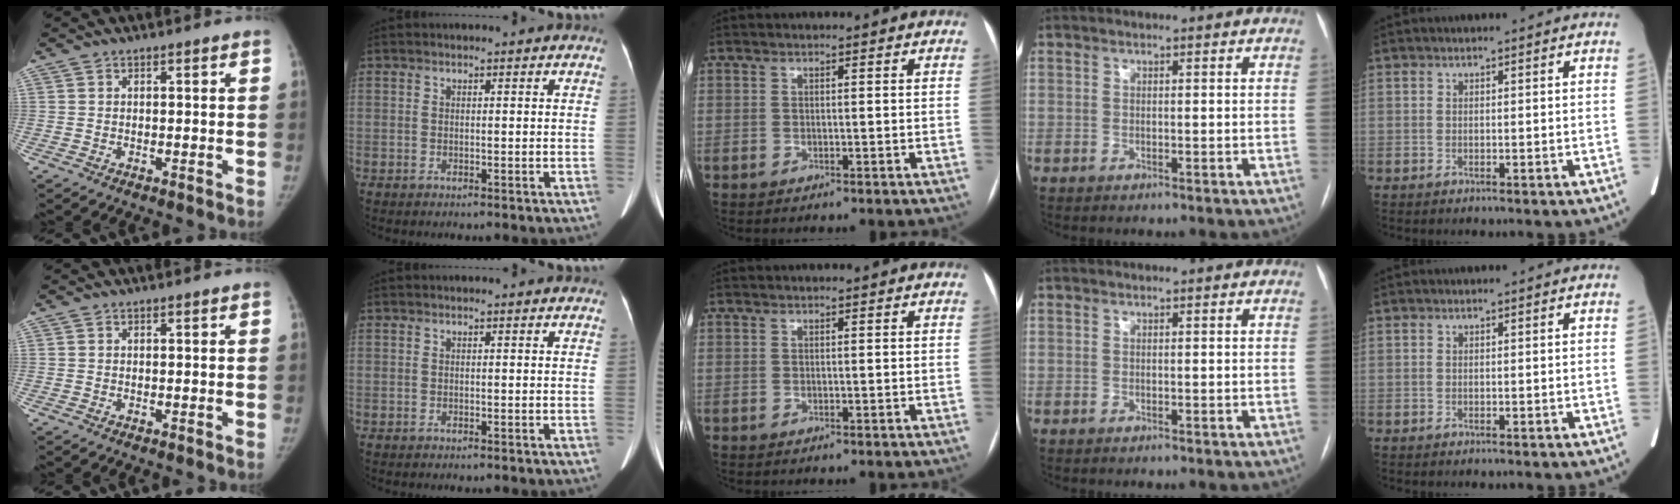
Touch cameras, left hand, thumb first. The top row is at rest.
{}